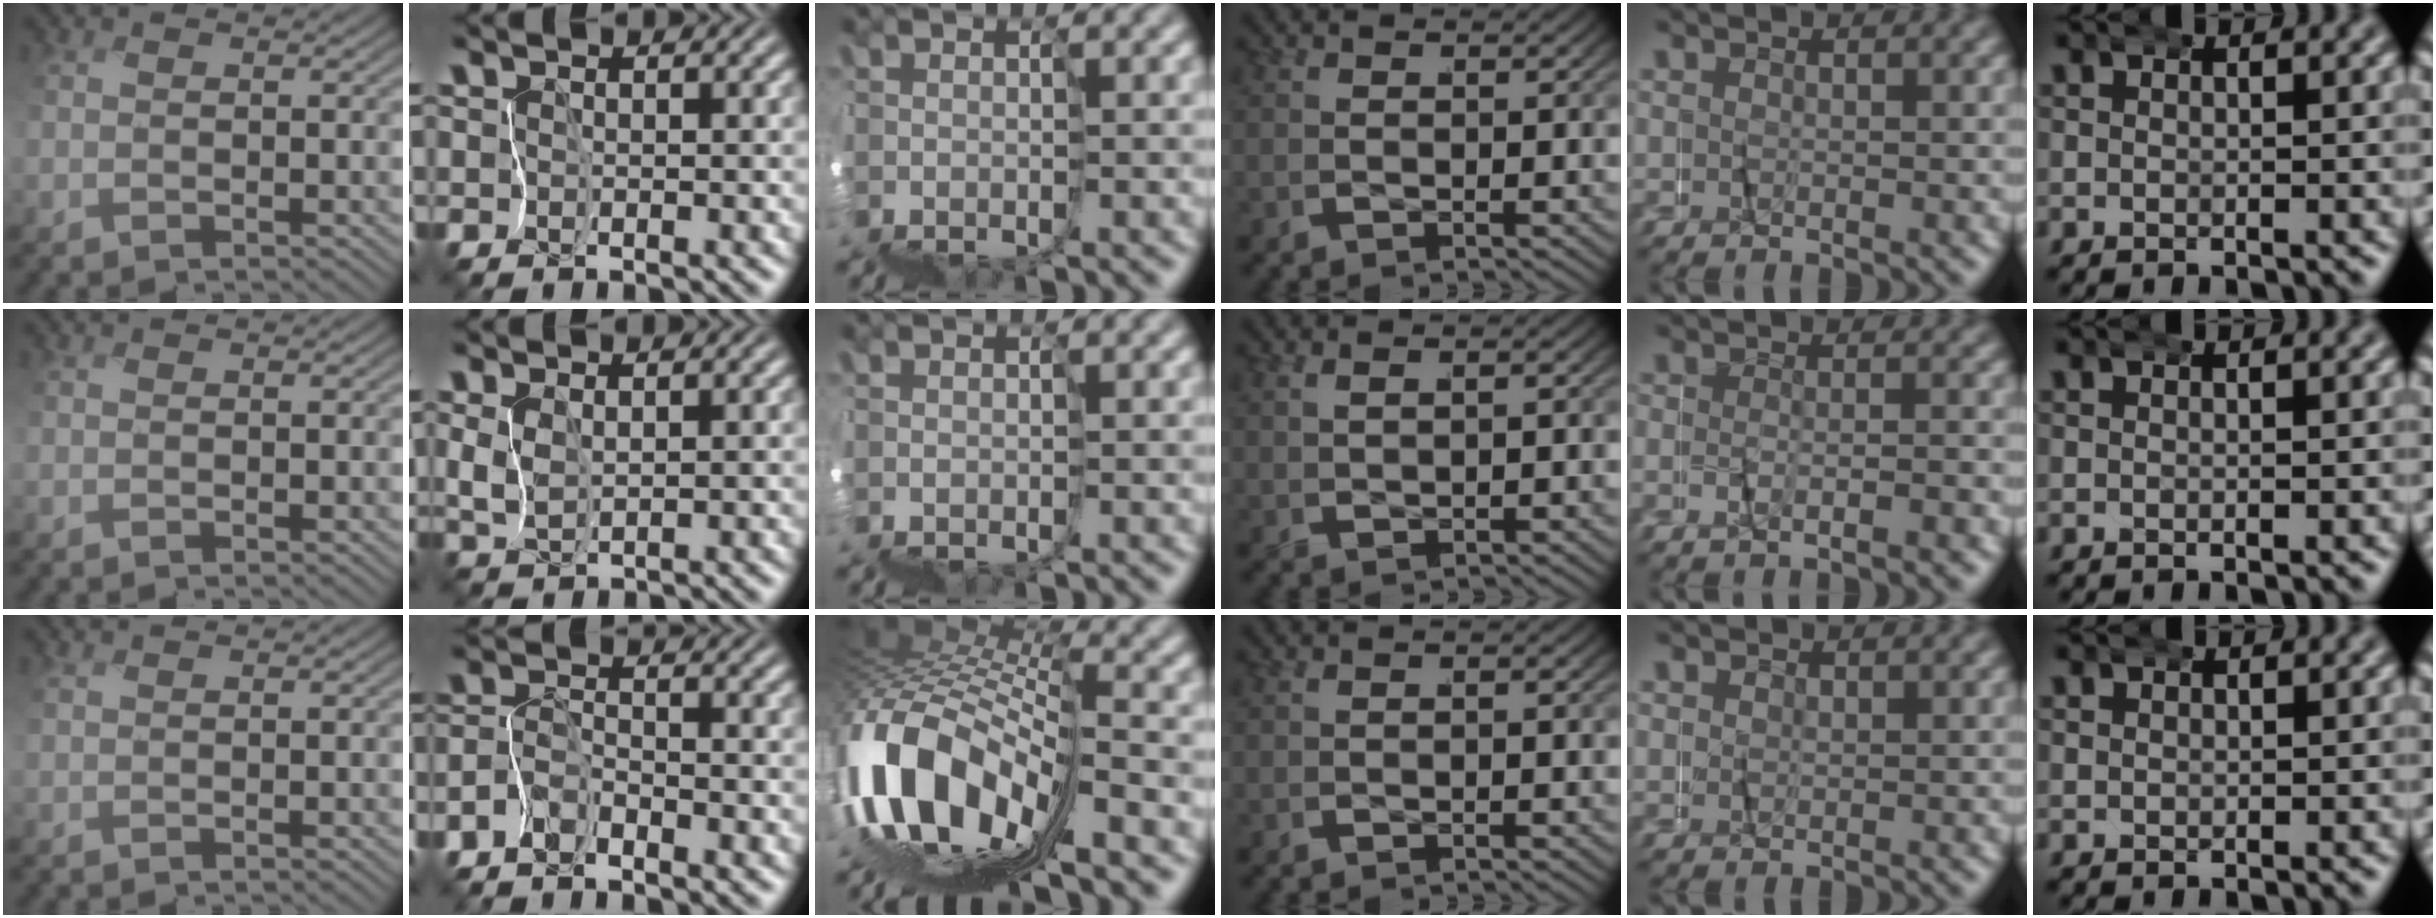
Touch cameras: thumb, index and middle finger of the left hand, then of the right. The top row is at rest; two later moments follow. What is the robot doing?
{"motion": "wrap", "object": "felt sheet"}